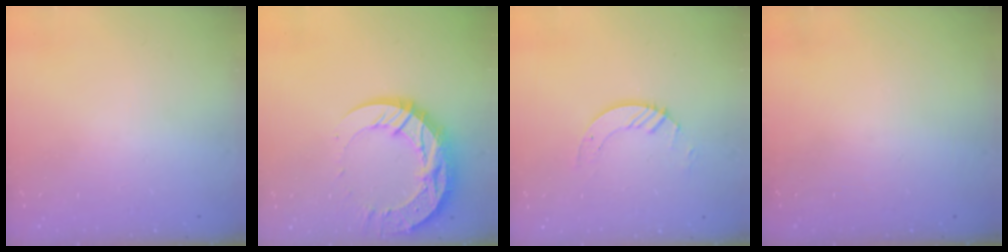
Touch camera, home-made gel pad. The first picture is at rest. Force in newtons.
{"total": 18.7, "press": 18.6, "slide": 1.8}
{"total": 4.0, "press": 4.0, "slide": 0.3}
{"total": 0.0}